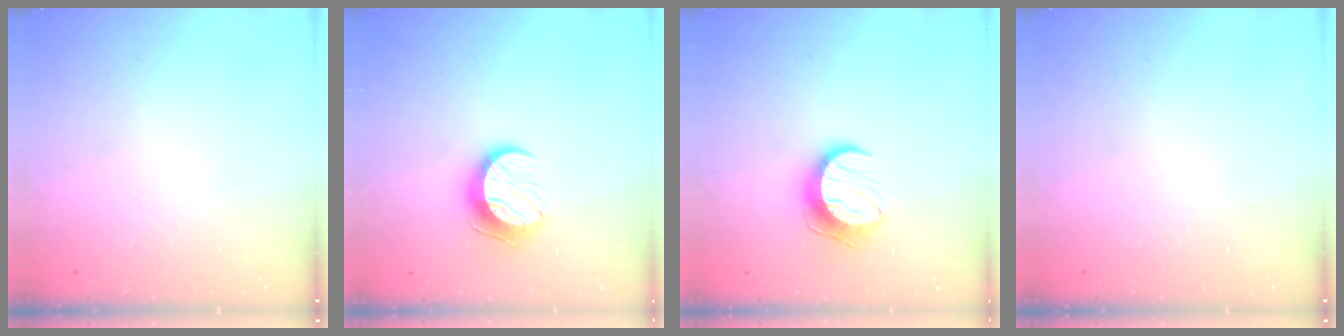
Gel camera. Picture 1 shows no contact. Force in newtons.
{"total": 9.5, "press": 9.5, "slide": 0.1}
{"total": 10.1, "press": 10.1, "slide": 0.5}
{"total": 0.0}